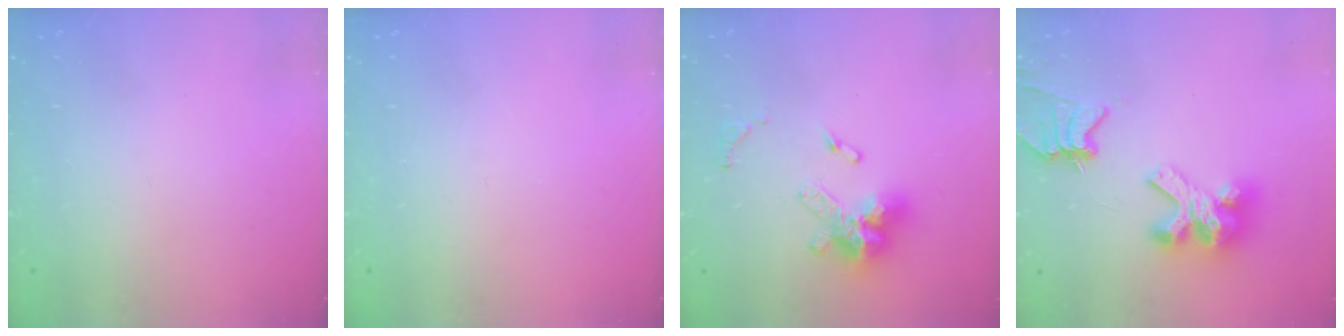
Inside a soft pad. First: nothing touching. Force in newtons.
{"total": 0.0}
{"total": 13.4, "press": 13.4, "slide": 1.3}
{"total": 10.4, "press": 10.3, "slide": 1.0}